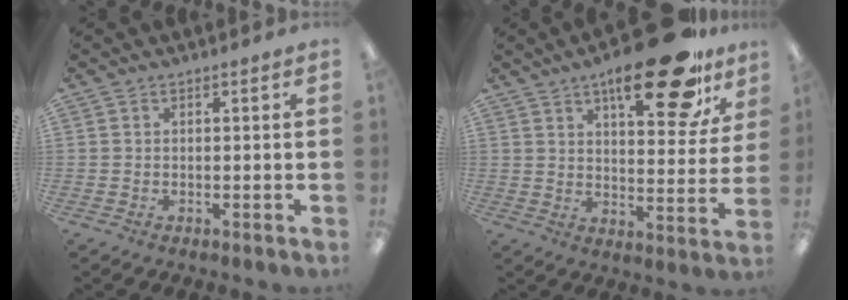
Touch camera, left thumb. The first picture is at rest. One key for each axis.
{"total": 21.3, "fx": 13.2, "fy": 7.9, "fz": 14.8, "tx": -0.205, "ty": -0.069, "tz": 0.206}